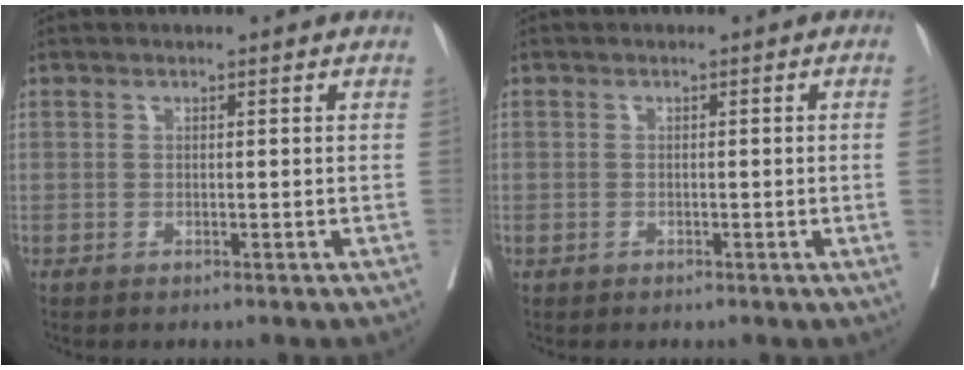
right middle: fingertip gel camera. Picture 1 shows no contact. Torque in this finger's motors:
{"motor_torque": [0.87, -1.03, -0.96, -0.21]}